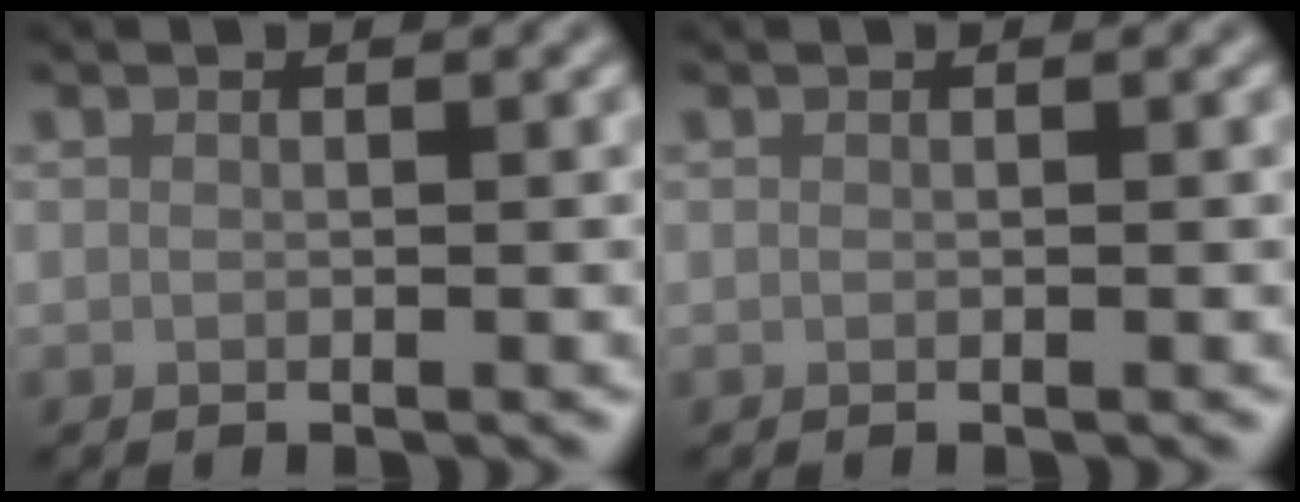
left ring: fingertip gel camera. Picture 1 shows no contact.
{"total": 0.0}